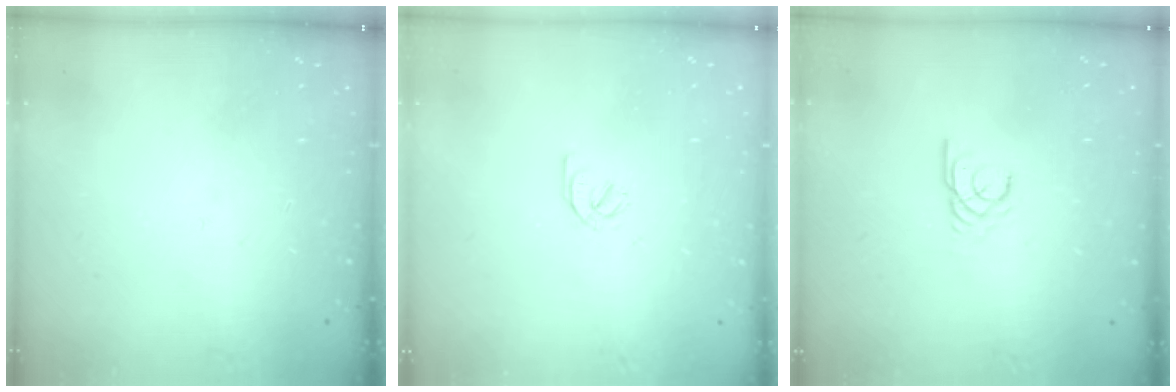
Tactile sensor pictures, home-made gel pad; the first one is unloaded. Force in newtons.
{"total": 2.1, "press": 1.9, "slide": 0.8}
{"total": 2.1, "press": 2.1, "slide": 0.0}